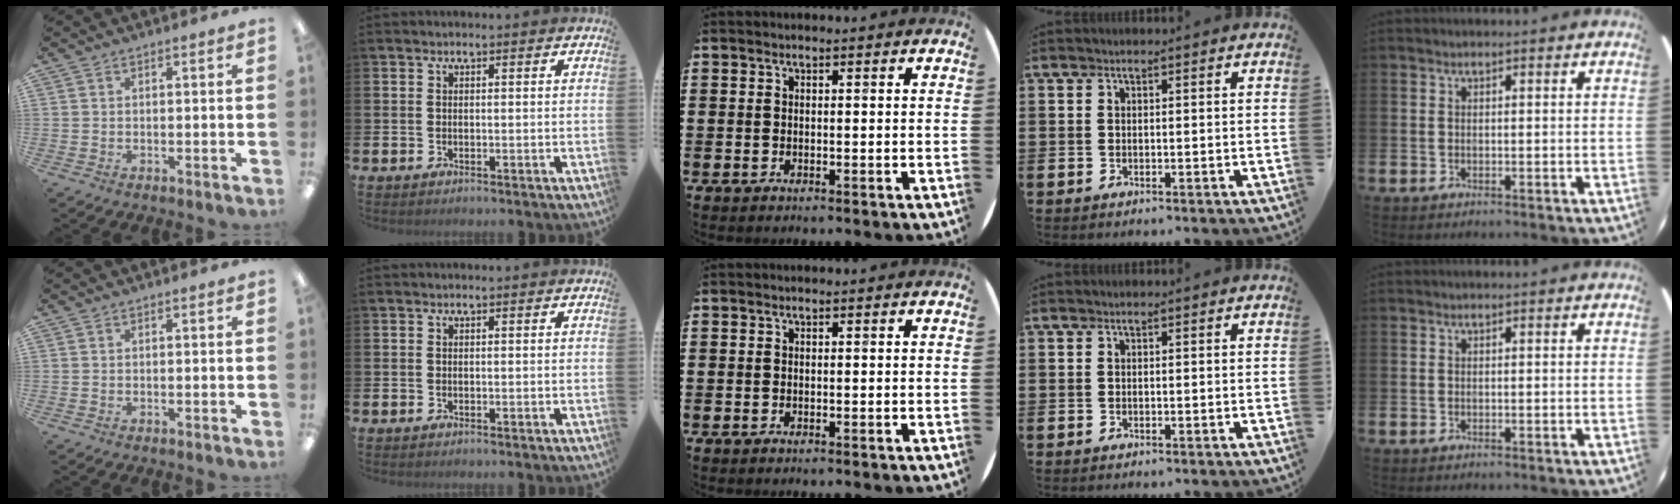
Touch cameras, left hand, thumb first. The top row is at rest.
{}